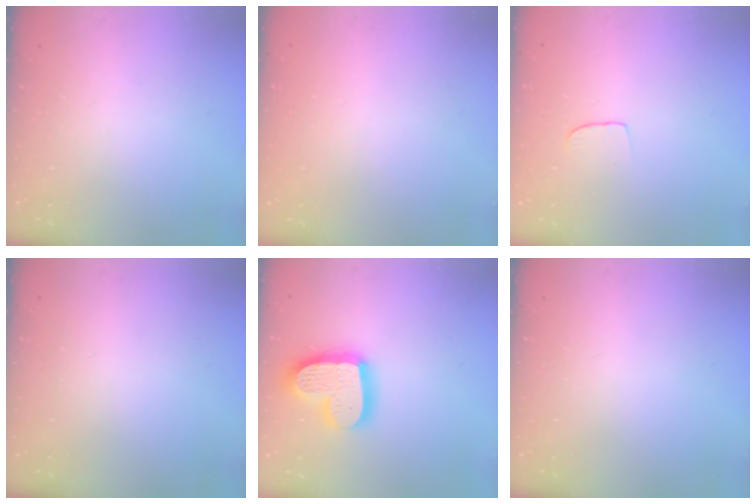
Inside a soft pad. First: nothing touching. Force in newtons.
{"total": 0.0}
{"total": 6.0, "press": 5.9, "slide": 0.5}
{"total": 0.0}
{"total": 17.7, "press": 17.6, "slide": 1.6}
{"total": 0.0}